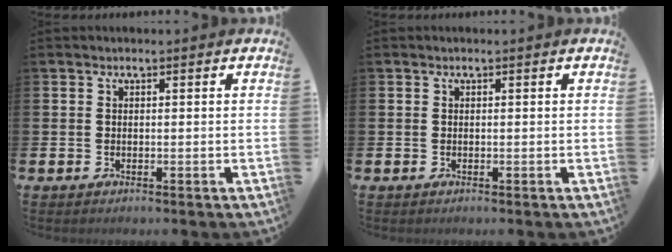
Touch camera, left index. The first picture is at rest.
{"total": 0.0}